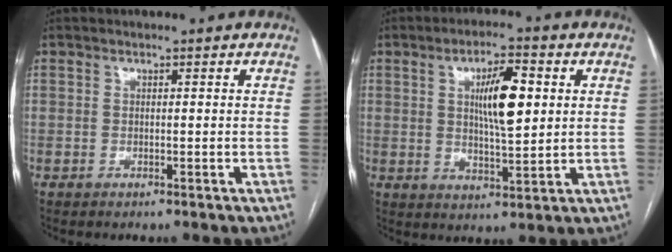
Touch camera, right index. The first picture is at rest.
{"total": 8.9, "force": [2.0, 2.1, 8.4], "torque": [-0.143, 0.004, 0.037]}